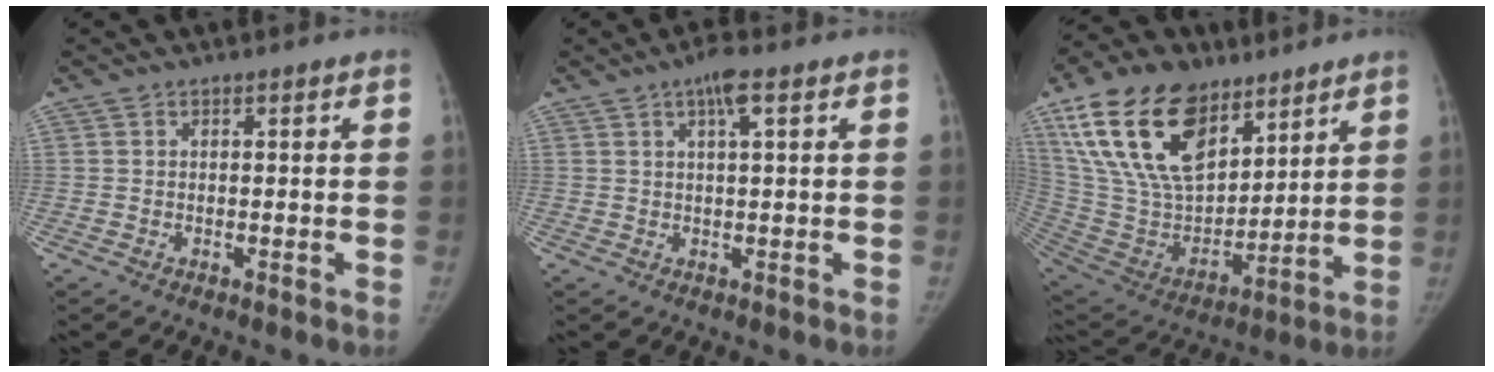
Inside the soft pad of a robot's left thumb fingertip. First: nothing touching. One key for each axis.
{"total": 4.1, "fx": 2.0, "fy": 0.6, "fz": 3.5, "tx": -0.064, "ty": 0.000, "tz": 0.034}
{"total": 25.5, "fx": 14.5, "fy": 14.1, "fz": 15.6, "tx": -0.285, "ty": -0.035, "tz": 0.274}